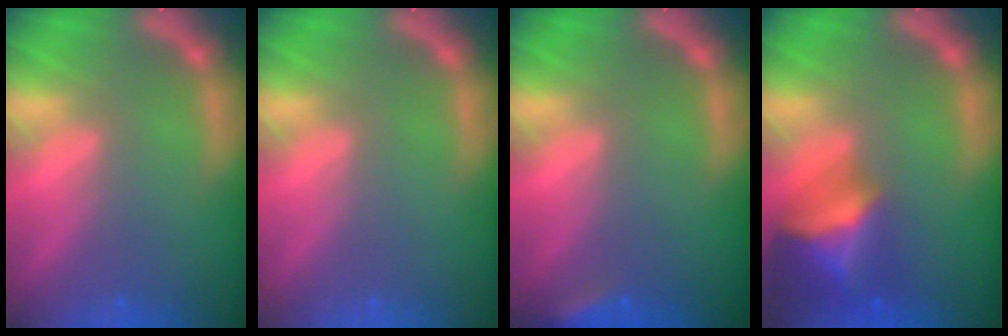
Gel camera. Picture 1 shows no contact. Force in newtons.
{"total": 0.0}
{"total": 2.4}
{"total": 7.5}